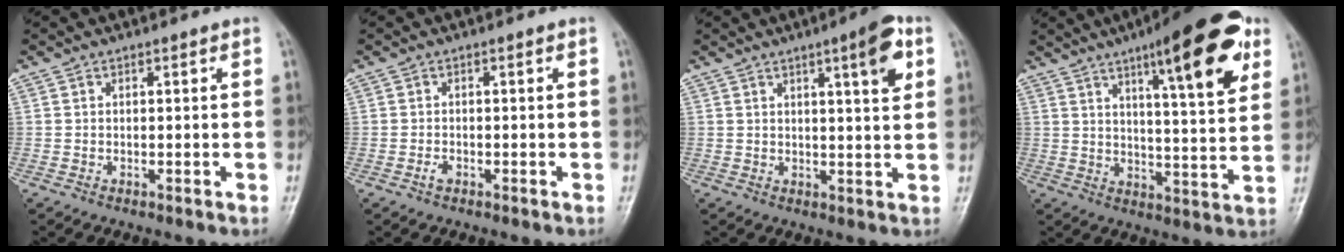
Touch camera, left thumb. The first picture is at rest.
{"total": 1.3, "force": [-0.6, 0.6, 1.0], "torque": [-0.019, 0.007, -0.010]}
{"total": 7.4, "force": [3.3, 1.4, 6.4], "torque": [-0.082, -0.013, 0.043]}
{"total": 18.6, "force": [9.5, 4.4, 15.3], "torque": [-0.192, -0.031, 0.134]}